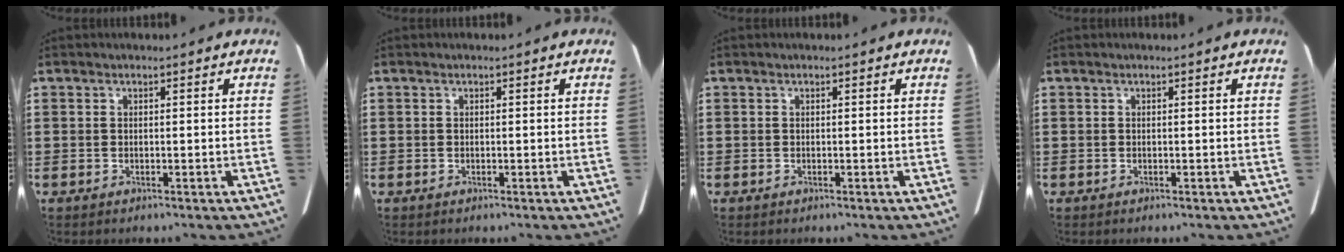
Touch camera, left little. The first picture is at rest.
{"total": 0.0}
{"total": 0.0}
{"total": 0.0}